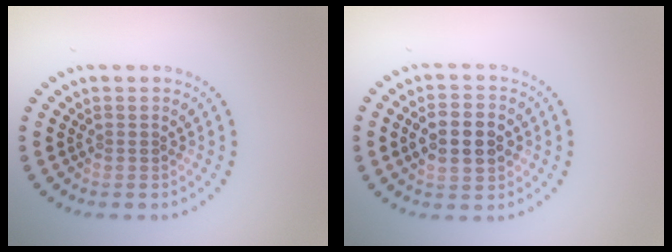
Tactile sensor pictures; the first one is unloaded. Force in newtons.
{"total": 4.7, "press": 4.7, "slide": 0.3}